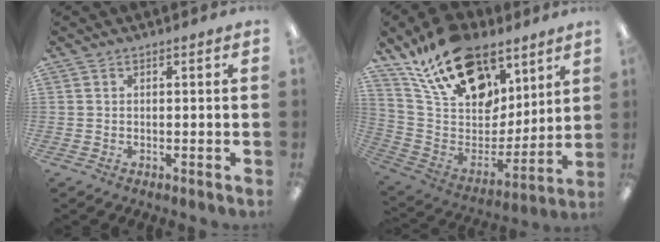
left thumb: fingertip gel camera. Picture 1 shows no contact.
{"total": 21.6, "force": [14.4, 11.8, 11.0], "torque": [-0.194, -0.080, 0.263]}